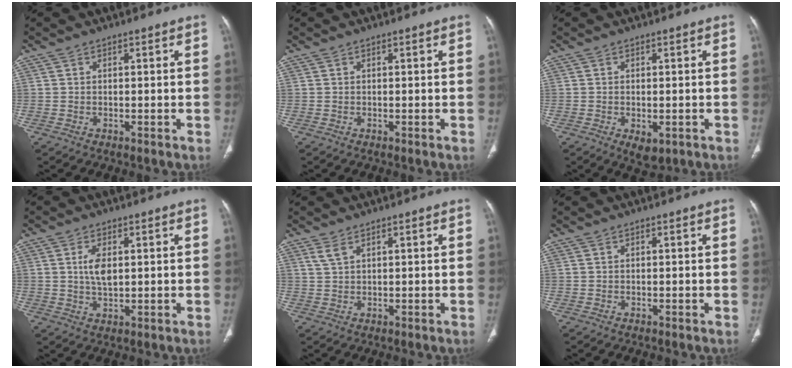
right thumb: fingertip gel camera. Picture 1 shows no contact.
{"total": 0.0}
{"total": 3.7, "force": [-1.3, 2.0, 2.9], "torque": [-0.042, -0.007, -0.010]}
{"total": 4.5, "force": [0.9, 2.3, 3.8], "torque": [-0.074, -0.004, 0.017]}
{"total": 1.9, "force": [1.2, 0.6, 1.3], "torque": [-0.033, 0.004, 0.034]}
{"total": 0.0}